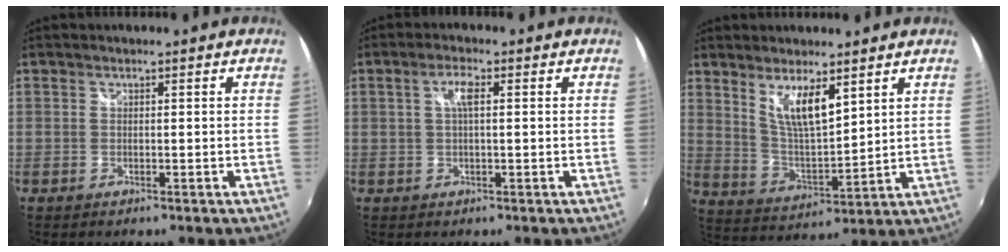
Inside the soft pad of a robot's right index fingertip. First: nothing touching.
{"total": 3.1, "force": [0.6, 0.7, 2.9], "torque": [-0.057, 0.006, 0.010]}
{"total": 9.1, "force": [5.3, 2.5, 6.9], "torque": [-0.125, -0.010, 0.107]}